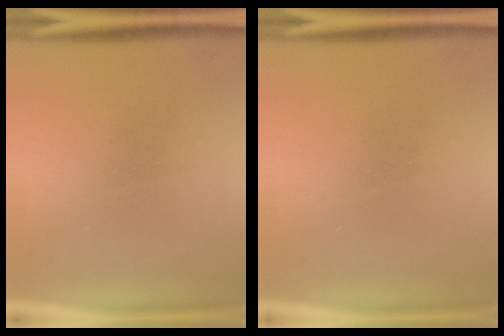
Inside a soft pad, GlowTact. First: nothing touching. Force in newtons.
{"total": 0.0}